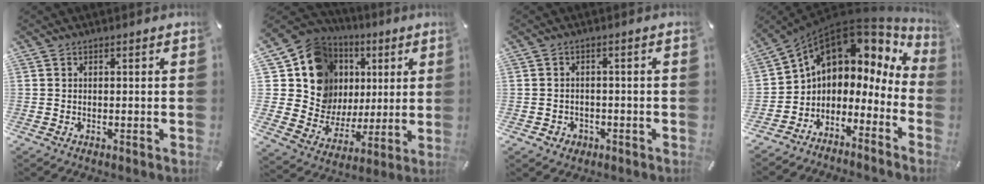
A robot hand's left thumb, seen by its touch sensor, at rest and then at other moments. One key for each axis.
{"total": 16.5, "fx": 5.8, "fy": 14.5, "fz": 5.6, "tx": -0.102, "ty": -0.044, "tz": 0.132}
{"total": 2.9, "fx": -1.2, "fy": 2.7, "fz": 0.4, "tx": -0.007, "ty": 0.006, "tz": -0.024}
{"total": 7.8, "fx": 4.1, "fy": 5.8, "fz": 3.1, "tx": -0.075, "ty": -0.044, "tz": 0.070}